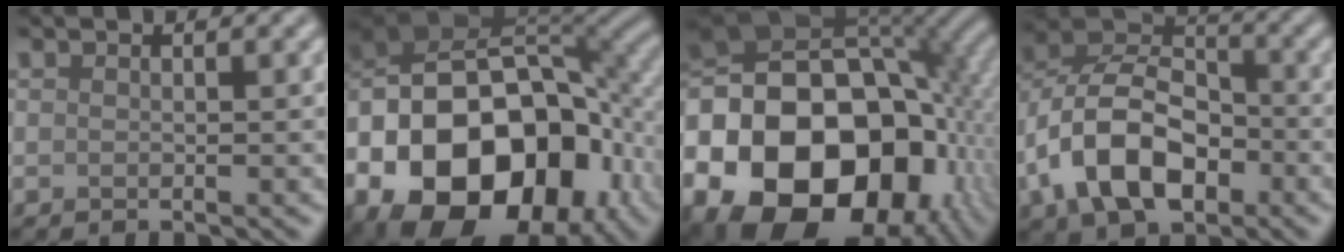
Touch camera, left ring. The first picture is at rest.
{"total": 19.8, "force": [-7.2, 13.1, 13.0], "torque": [-0.240, 0.008, -0.120]}
{"total": 22.1, "force": [-6.7, 15.5, 14.4], "torque": [-0.281, -0.008, -0.106]}
{"total": 10.5, "force": [-3.8, 6.5, 7.3], "torque": [-0.144, 0.008, -0.081]}